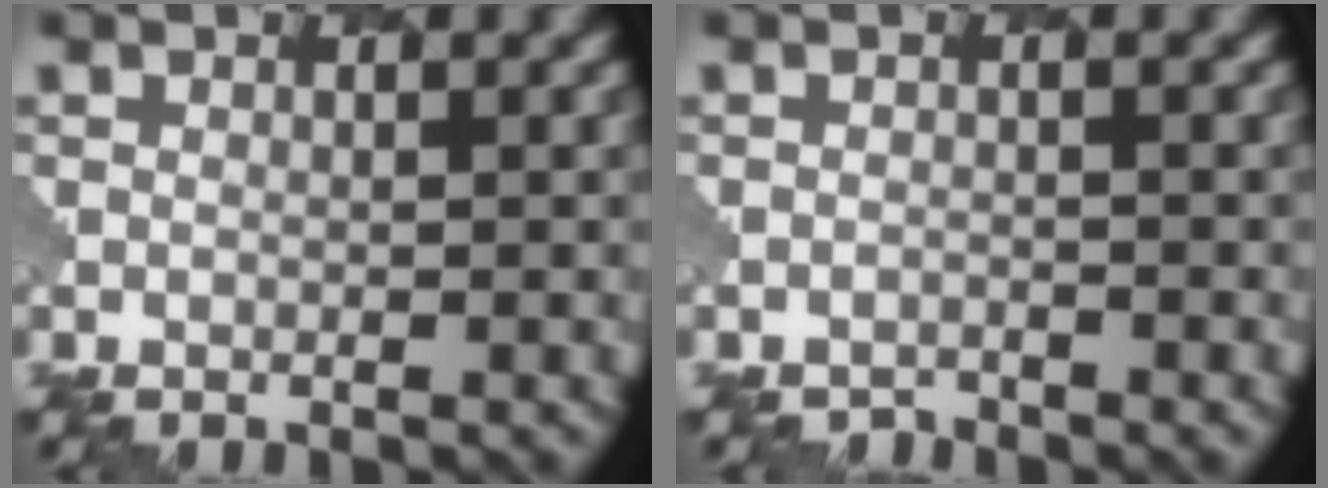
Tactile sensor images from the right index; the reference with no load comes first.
{"total": 1.2, "force": [-1.1, 0.1, -0.6], "torque": [0.011, -0.001, -0.023]}